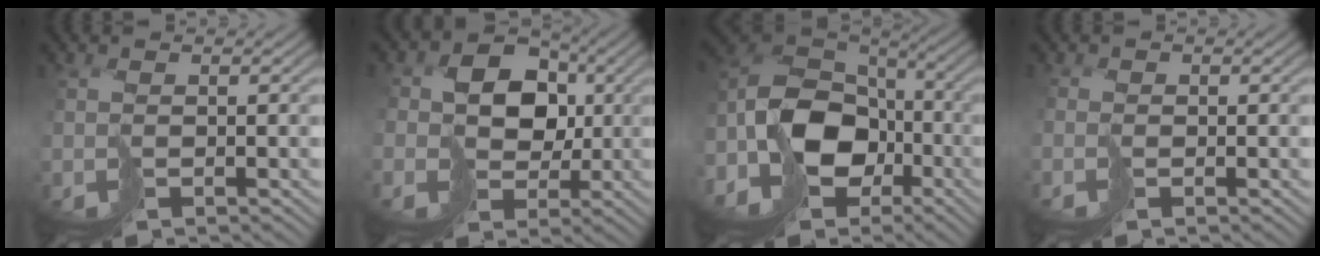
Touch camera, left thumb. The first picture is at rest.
{"total": 7.4, "force": [0.9, 6.6, 3.3], "torque": [-0.035, 0.002, 0.001]}
{"total": 13.3, "force": [-4.8, 9.7, 7.8], "torque": [-0.177, -0.023, -0.091]}
{"total": 1.1, "force": [-0.3, -0.2, -1.0], "torque": [0.030, 0.003, -0.010]}